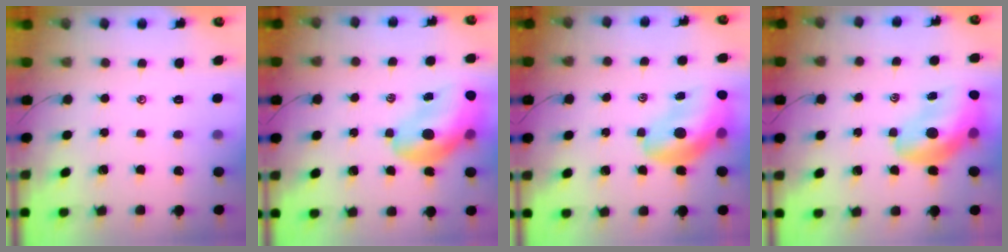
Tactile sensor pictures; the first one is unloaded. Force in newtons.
{"total": 15.7, "press": 15.0, "slide": 4.5}
{"total": 13.5, "press": 13.0, "slide": 3.6}
{"total": 13.5, "press": 13.0, "slide": 3.6}